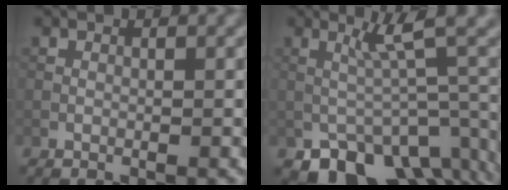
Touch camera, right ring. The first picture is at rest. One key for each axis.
{"total": 7.2, "fx": -4.0, "fy": 2.7, "fz": 5.3, "tx": -0.070, "ty": -0.003, "tz": -0.052}